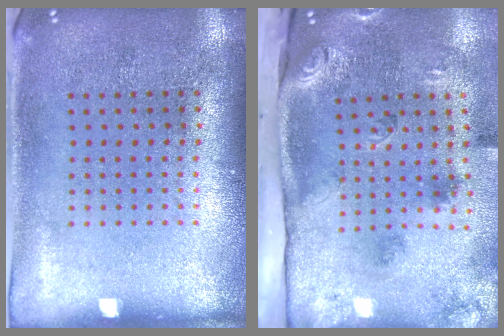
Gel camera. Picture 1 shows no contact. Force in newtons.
{"total": 3.4, "press": 2.1, "slide": 2.7}